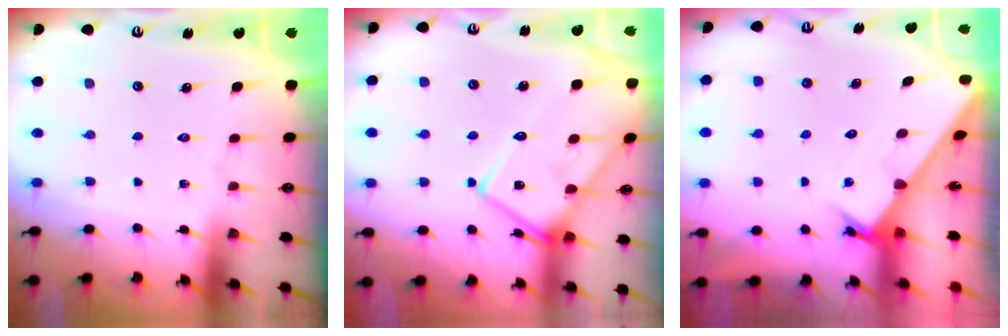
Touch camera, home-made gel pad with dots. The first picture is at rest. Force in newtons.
{"total": 16.1, "press": 16.0, "slide": 1.6}
{"total": 1.6, "press": 1.6, "slide": 0.1}